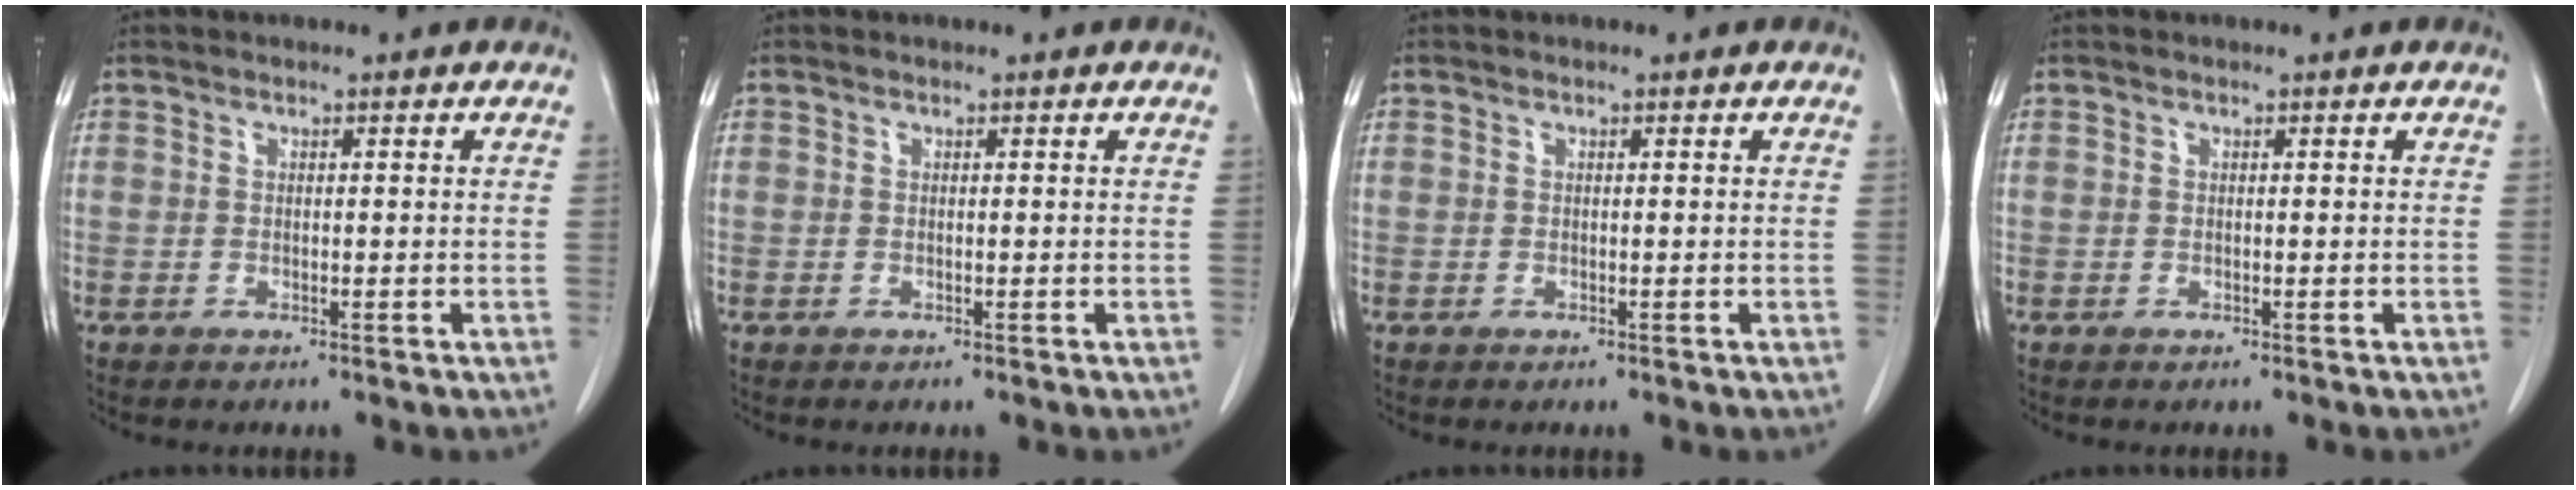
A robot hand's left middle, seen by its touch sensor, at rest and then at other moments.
{"total": 0.0}
{"total": 0.0}
{"total": 0.0}